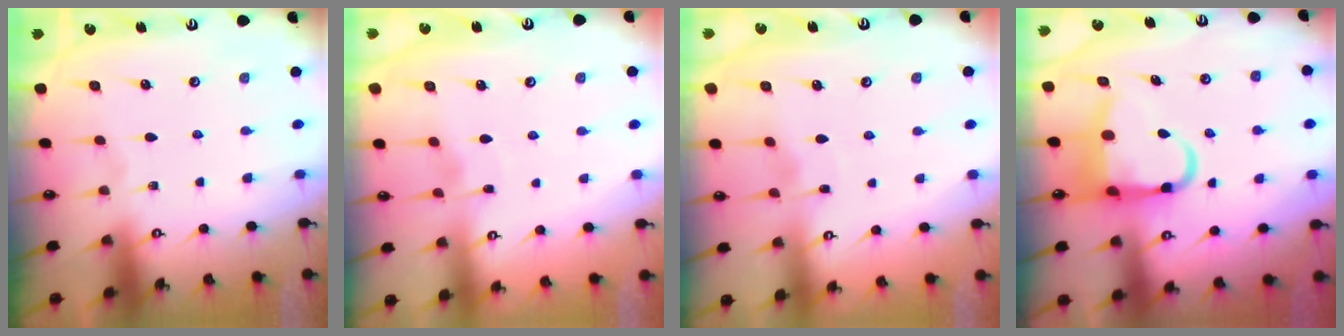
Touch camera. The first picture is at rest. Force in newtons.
{"total": 2.5, "press": 2.5, "slide": 0.3}
{"total": 2.5, "press": 2.5, "slide": 0.3}
{"total": 9.6, "press": 9.3, "slide": 2.3}